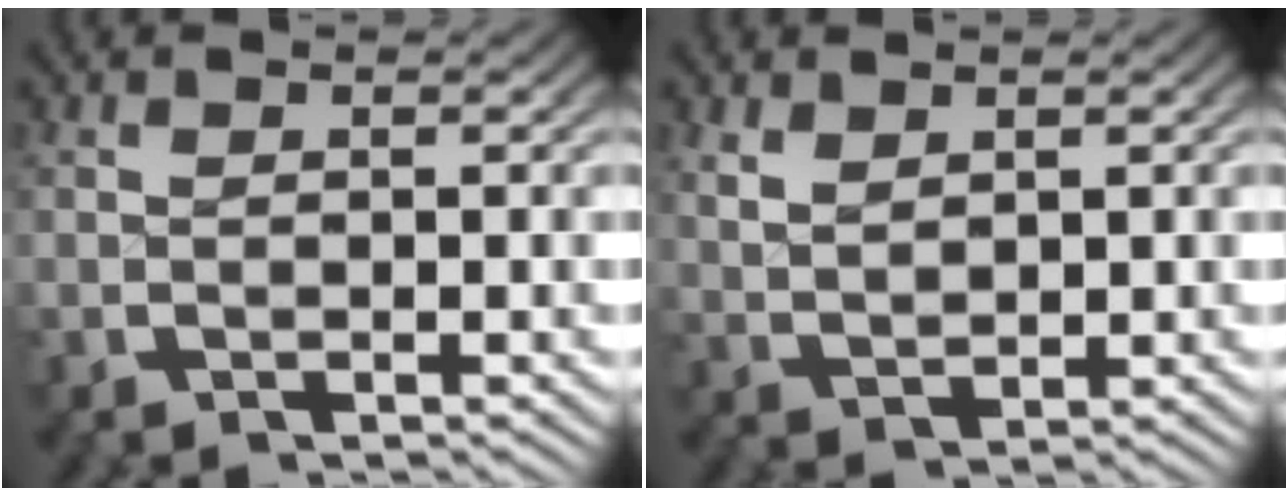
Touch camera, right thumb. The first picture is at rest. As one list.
[{"total": 2.5, "force": [1.3, 1.6, 1.3], "torque": [-0.021, -0.005, 0.034]}]